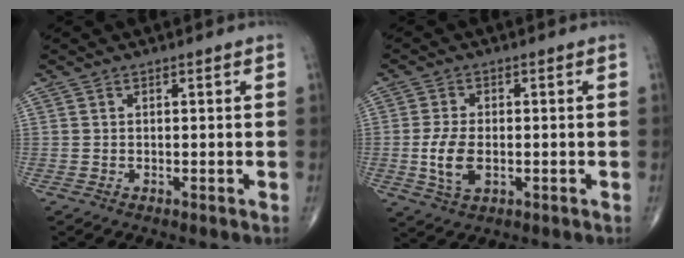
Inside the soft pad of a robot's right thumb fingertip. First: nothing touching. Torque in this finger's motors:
{"motor_torque": [0.22, 0.01, 0.87, 0.10, 0.07]}